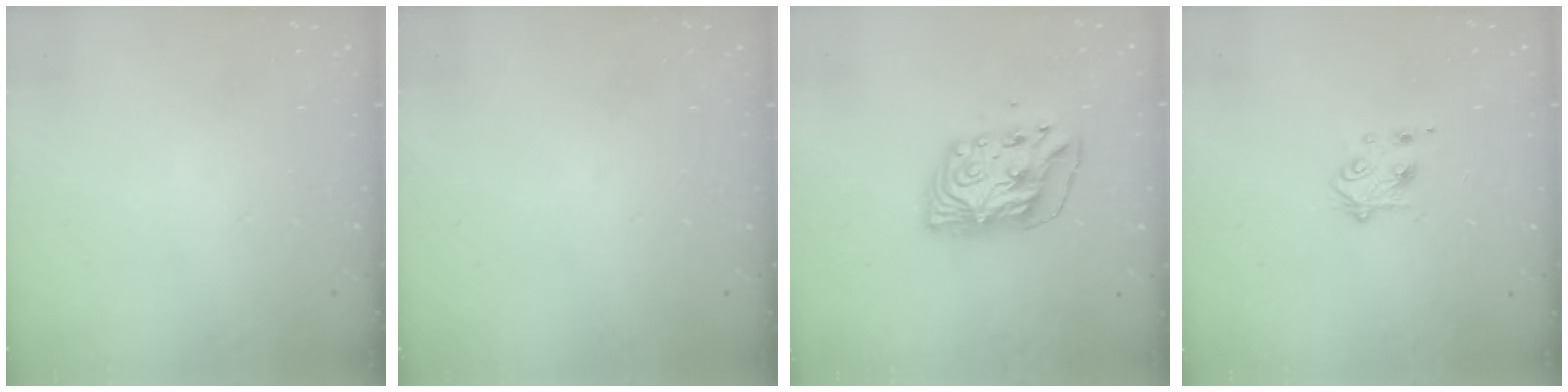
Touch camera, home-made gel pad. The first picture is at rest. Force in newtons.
{"total": 0.0}
{"total": 9.3, "press": 9.3, "slide": 0.8}
{"total": 4.9, "press": 4.9, "slide": 0.7}